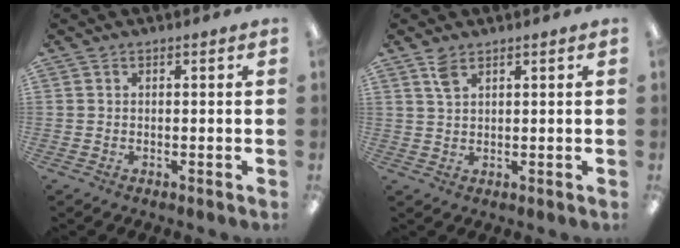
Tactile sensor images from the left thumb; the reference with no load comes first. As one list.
[{"total": 3.2, "force": [2.3, 1.3, 1.9], "torque": [-0.036, -0.004, 0.041]}]